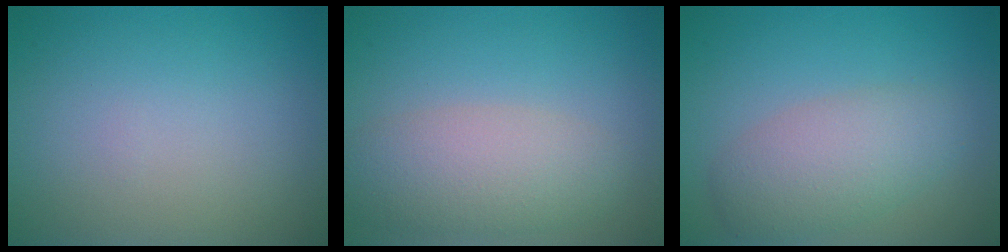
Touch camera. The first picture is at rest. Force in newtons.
{"total": 4.7, "press": 4.7, "slide": 0.2}
{"total": 4.2, "press": 4.2, "slide": 0.0}